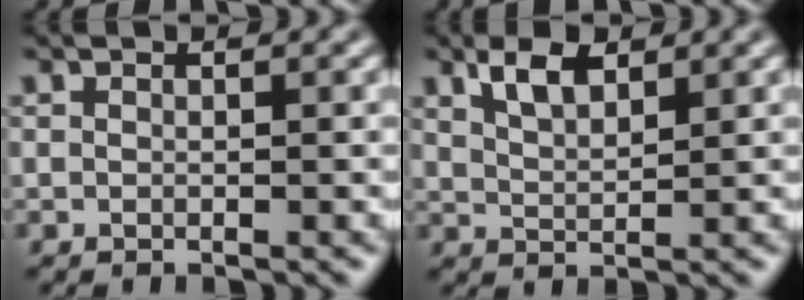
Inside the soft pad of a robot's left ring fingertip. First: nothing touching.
{"total": 3.1, "force": [2.0, 1.2, 2.0], "torque": [-0.040, 0.001, 0.040]}